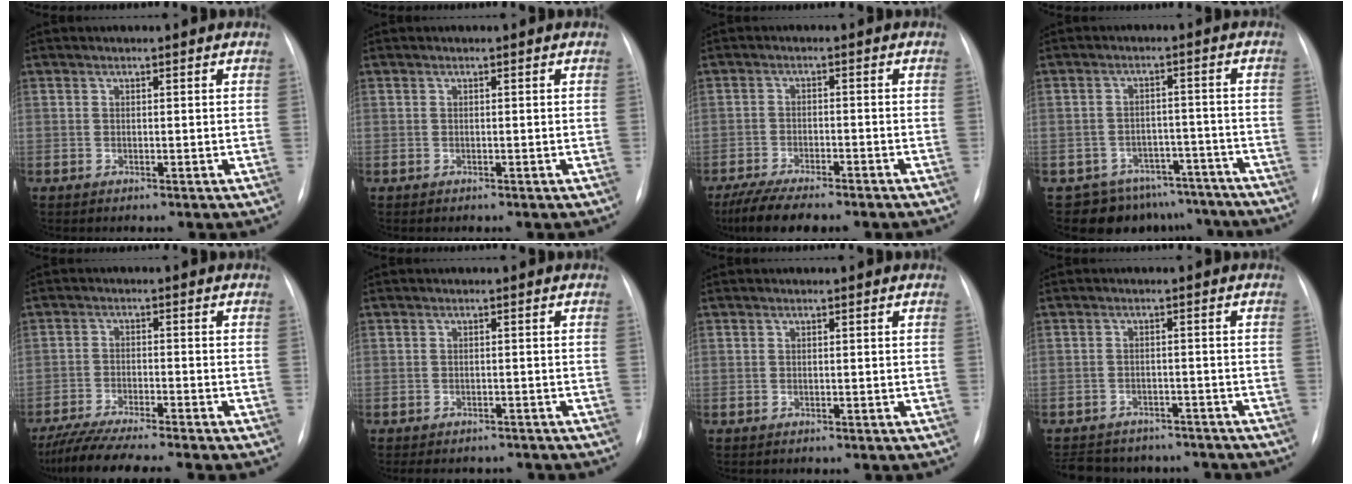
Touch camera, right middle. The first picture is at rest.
{"total": 0.0}
{"total": 9.1, "force": [-7.3, 1.6, 5.2], "torque": [-0.085, -0.018, -0.115]}
{"total": 10.1, "force": [-8.4, 5.6, 0.1], "torque": [0.021, 0.031, -0.100]}
{"total": 10.1, "force": [-8.7, -0.6, 5.0], "torque": [-0.078, -0.027, -0.143]}
{"total": 5.8, "force": [-4.9, 2.5, 1.7], "torque": [-0.013, 0.006, -0.059]}
{"total": 0.0}
{"total": 13.6, "force": [-11.8, 5.7, 3.5], "torque": [-0.075, 0.014, -0.143]}